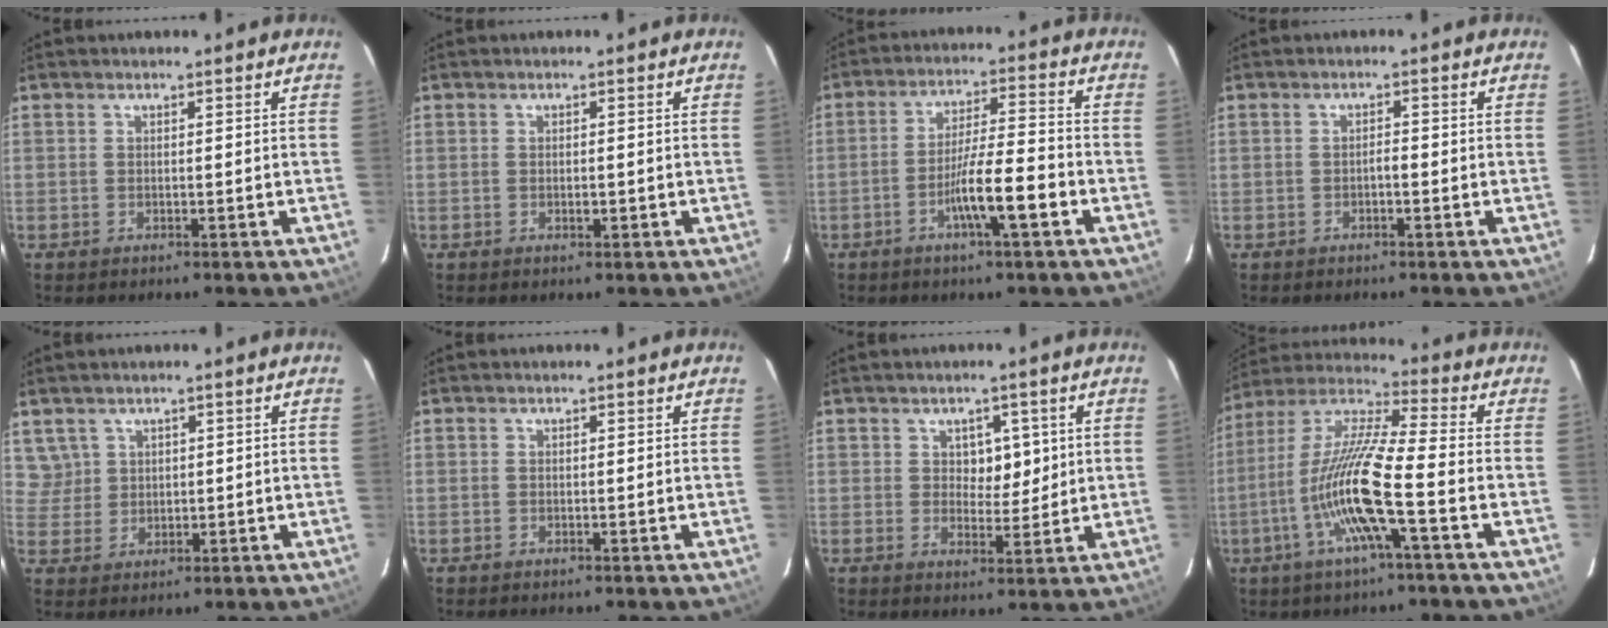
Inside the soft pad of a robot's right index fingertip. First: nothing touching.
{"total": 1.0, "force": [-0.2, 0.5, 0.8], "torque": [-0.015, 0.000, -0.002]}
{"total": 8.8, "force": [-3.7, 0.4, 8.0], "torque": [-0.143, 0.004, -0.065]}
{"total": 1.1, "force": [-0.5, 0.3, 0.9], "torque": [-0.014, 0.003, -0.009]}
{"total": 3.8, "force": [2.1, 3.1, -0.3], "torque": [0.012, 0.005, 0.045]}
{"total": 0.0}
{"total": 4.1, "force": [1.2, 2.7, 2.8], "torque": [-0.033, 0.003, 0.022]}
{"total": 14.5, "force": [-4.3, 0.4, 13.8], "torque": [-0.282, 0.003, -0.090]}